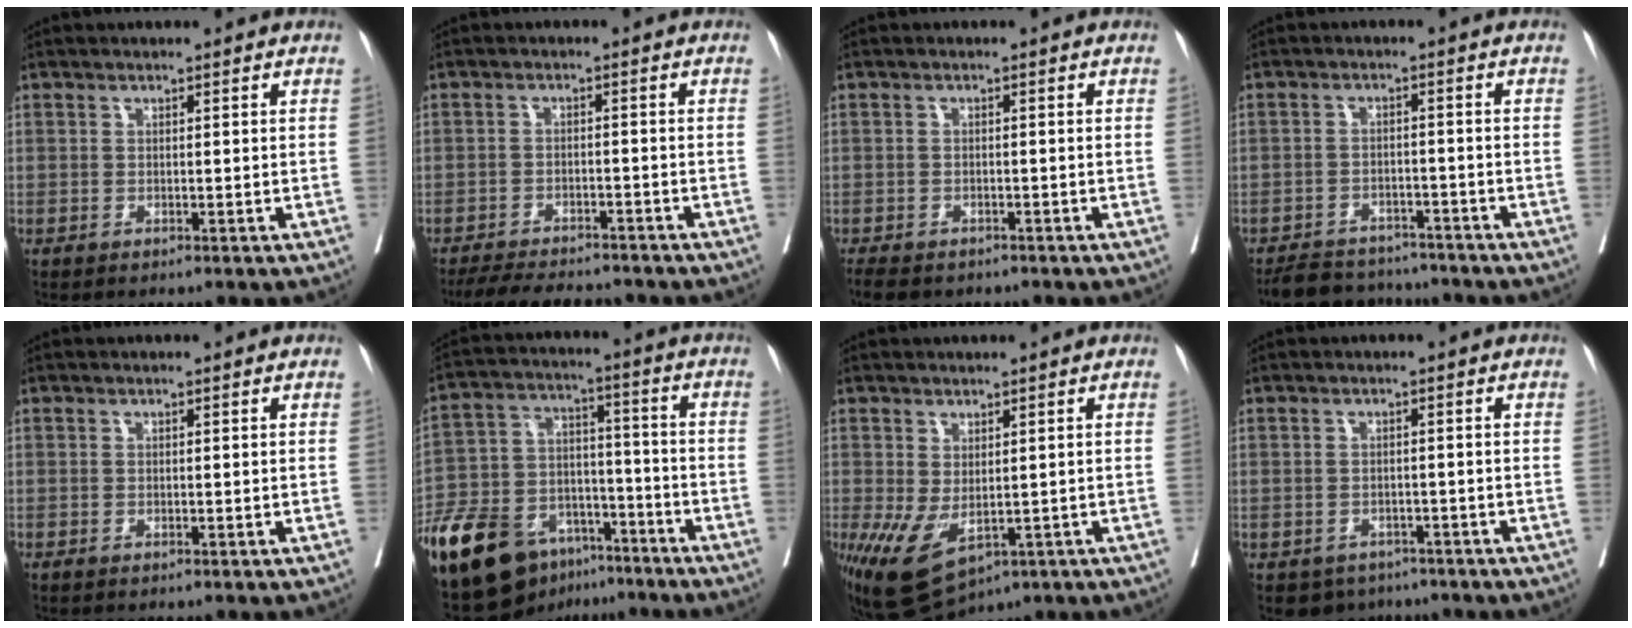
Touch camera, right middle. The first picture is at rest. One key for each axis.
{"total": 10.2, "fx": -9.2, "fy": 2.3, "fz": 3.6, "tx": -0.052, "ty": -0.005, "tz": -0.132}
{"total": 6.2, "fx": -5.1, "fy": 2.6, "fz": 2.6, "tx": -0.039, "ty": -0.008, "tz": -0.069}
{"total": 9.3, "fx": -8.6, "fy": 2.9, "fz": 1.9, "tx": -0.024, "ty": 0.008, "tz": -0.124}
{"total": 0.0}
{"total": 22.7, "fx": -14.9, "fy": 12.0, "fz": 12.1, "tx": -0.284, "ty": 0.011, "tz": -0.259}
{"total": 9.3, "fx": -3.4, "fy": 4.7, "fz": 7.3, "tx": -0.130, "ty": -0.019, "tz": -0.038}
{"total": 4.3, "fx": -3.3, "fy": 2.8, "fz": 0.2, "tx": 0.006, "ty": 0.008, "tz": -0.045}